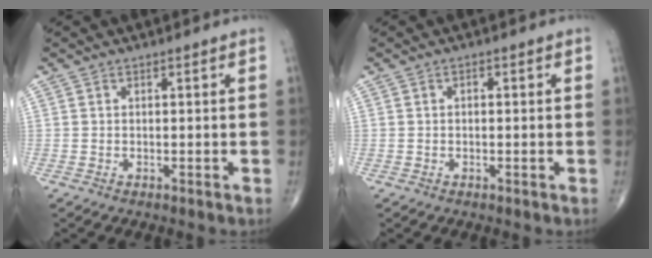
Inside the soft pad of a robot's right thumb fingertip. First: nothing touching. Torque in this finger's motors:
{"motor_torque": [-0.19, -0.03, 0.10, 0.20, 0.00]}